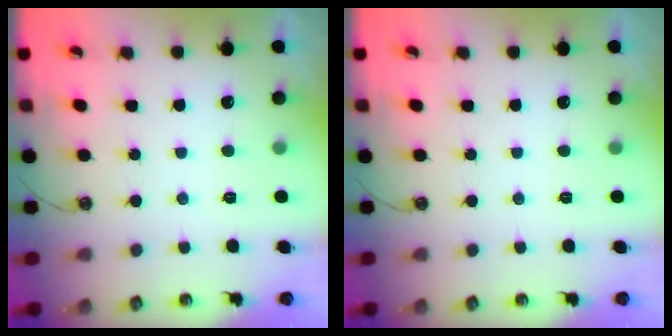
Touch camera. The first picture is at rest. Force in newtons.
{"total": 0.0}